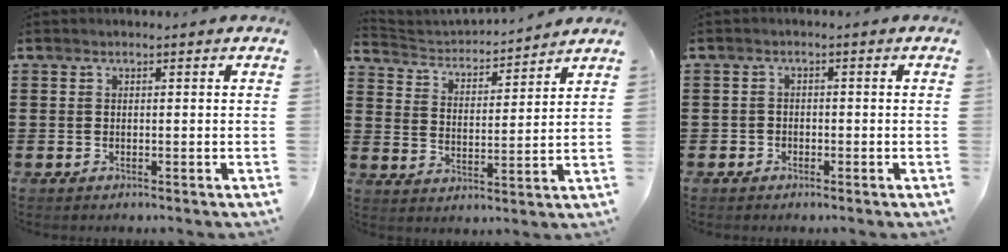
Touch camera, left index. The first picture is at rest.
{"total": 3.0, "force": [3.0, 0.4, 0.1], "torque": [-0.022, -0.030, 0.044]}
{"total": 1.3, "force": [-1.0, 0.9, -0.1], "torque": [-0.005, 0.002, -0.024]}